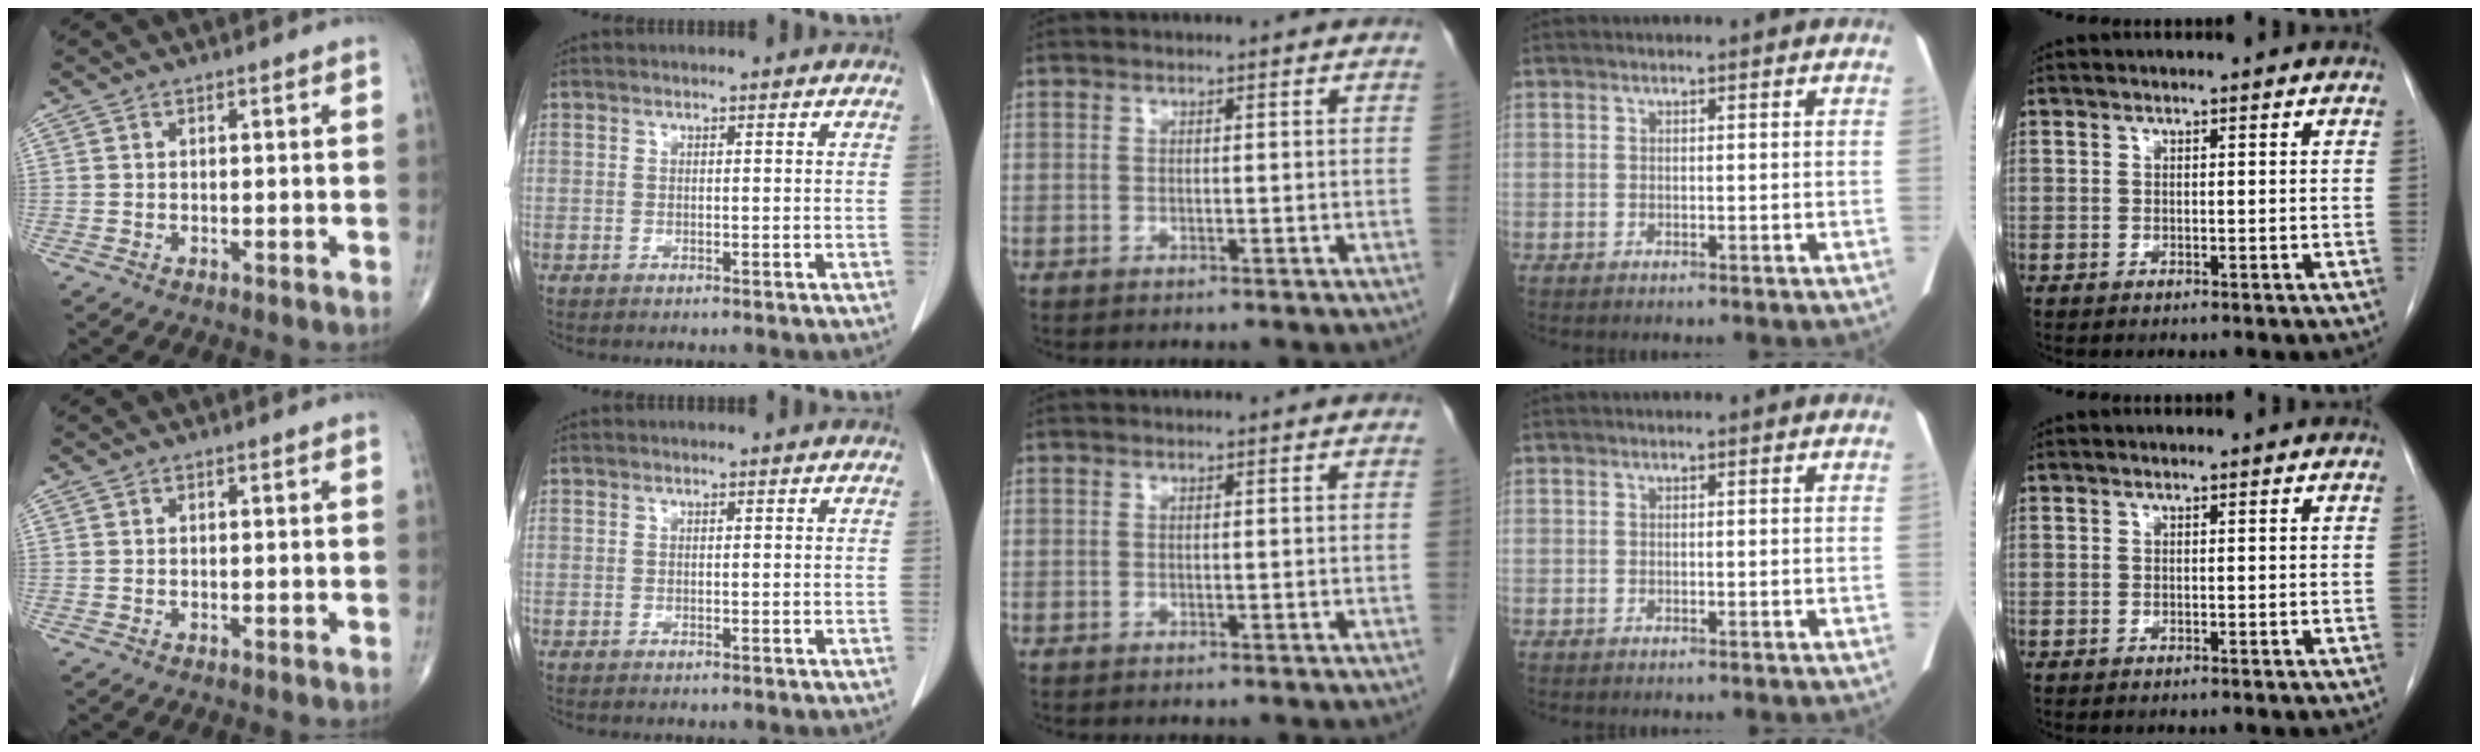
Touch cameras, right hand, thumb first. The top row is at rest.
{}